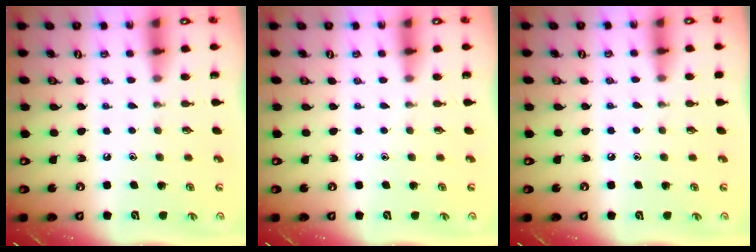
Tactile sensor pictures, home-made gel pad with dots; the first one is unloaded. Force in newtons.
{"total": 0.0}
{"total": 2.9, "press": 2.9, "slide": 0.4}